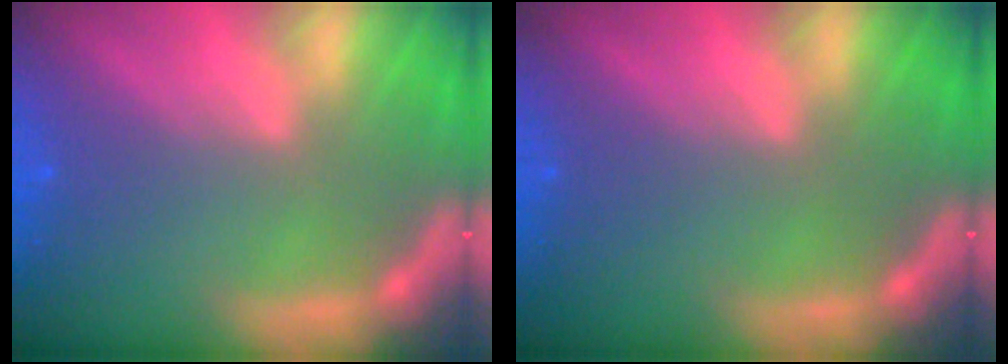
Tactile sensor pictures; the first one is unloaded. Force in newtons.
{"total": 0.0}